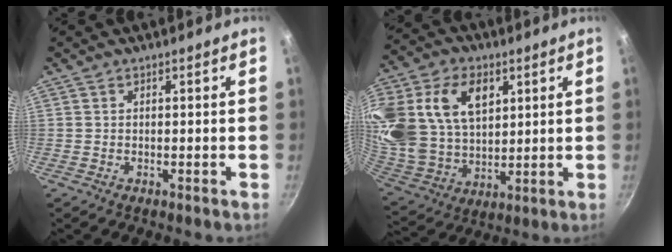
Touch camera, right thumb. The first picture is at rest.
{"total": 27.6, "force": [10.1, 18.8, 17.5], "torque": [-0.384, 0.019, 0.194]}